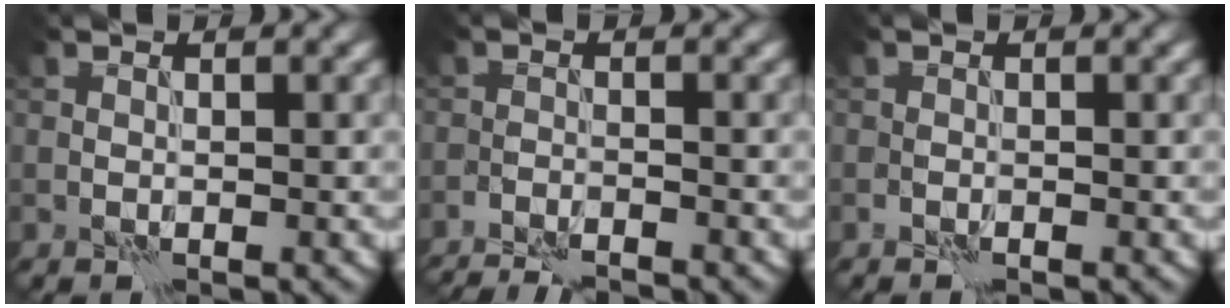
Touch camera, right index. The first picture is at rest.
{"total": 4.6, "force": [-4.4, 0.5, 1.2], "torque": [-0.019, -0.006, -0.067]}
{"total": 0.0}